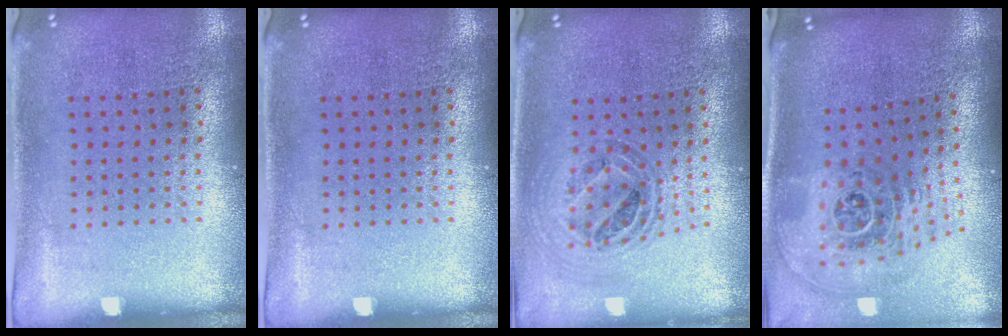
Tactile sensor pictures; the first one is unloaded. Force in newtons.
{"total": 0.0}
{"total": 0.9, "press": 0.9, "slide": 0.0}
{"total": 2.6, "press": 1.8, "slide": 1.9}